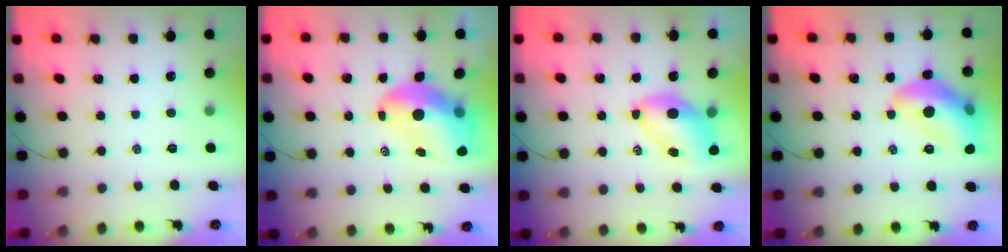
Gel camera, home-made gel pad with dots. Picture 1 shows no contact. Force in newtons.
{"total": 11.4, "press": 11.0, "slide": 3.1}
{"total": 7.8, "press": 7.8, "slide": 1.1}
{"total": 15.6, "press": 15.5, "slide": 1.9}